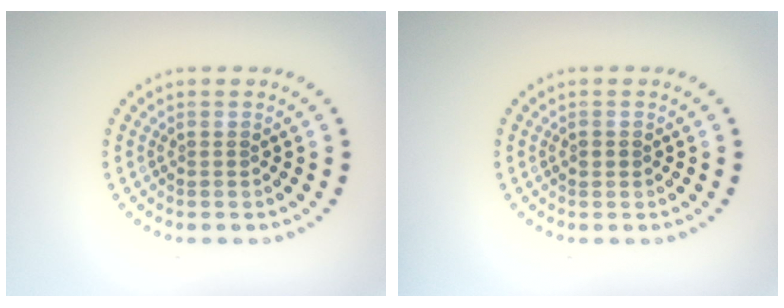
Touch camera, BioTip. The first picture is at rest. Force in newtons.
{"total": 0.9, "press": 0.9, "slide": 0.0}